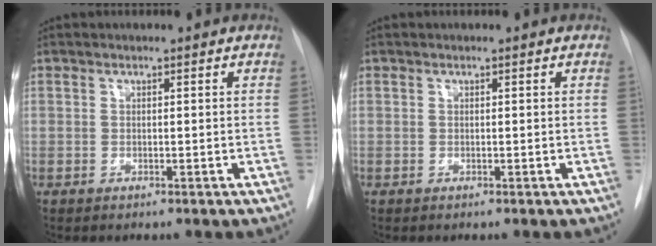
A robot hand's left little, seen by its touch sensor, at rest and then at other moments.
{"total": 0.0}